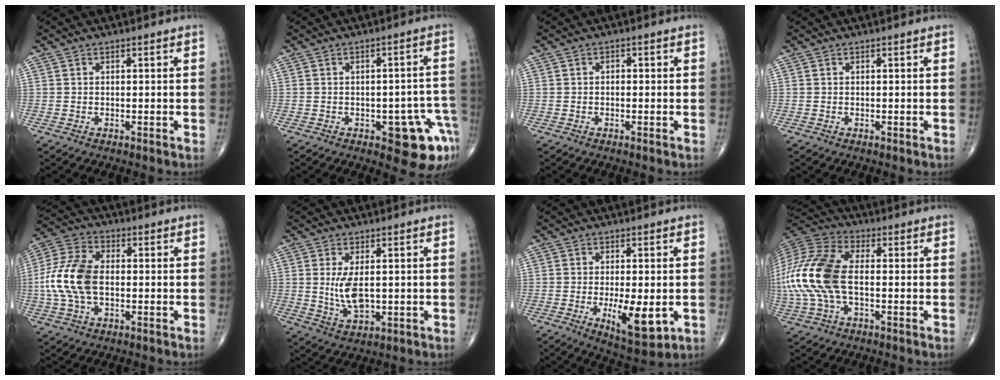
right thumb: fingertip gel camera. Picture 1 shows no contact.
{"total": 10.0, "force": [-4.4, 4.1, 8.0], "torque": [-0.059, 0.025, -0.048]}
{"total": 0.9, "force": [0.0, 0.5, 0.7], "torque": [-0.005, 0.002, -0.004]}
{"total": 0.0}
{"total": 12.6, "force": [-0.8, 7.5, 10.1], "torque": [-0.221, 0.021, -0.020]}
{"total": 6.7, "force": [0.3, 3.2, 5.9], "torque": [-0.110, -0.015, 0.014]}
{"total": 9.8, "force": [-2.2, 3.6, 8.8], "torque": [-0.128, -0.020, -0.027]}
{"total": 17.9, "force": [-1.4, 9.2, 15.3], "torque": [-0.364, 0.023, -0.027]}